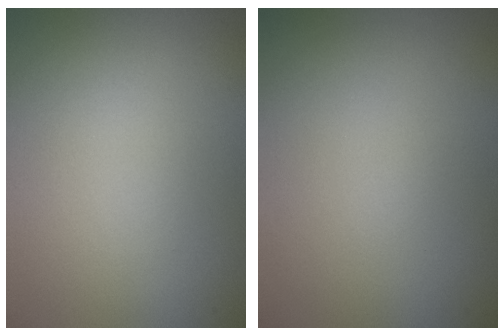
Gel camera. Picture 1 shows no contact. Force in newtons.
{"total": 0.0}